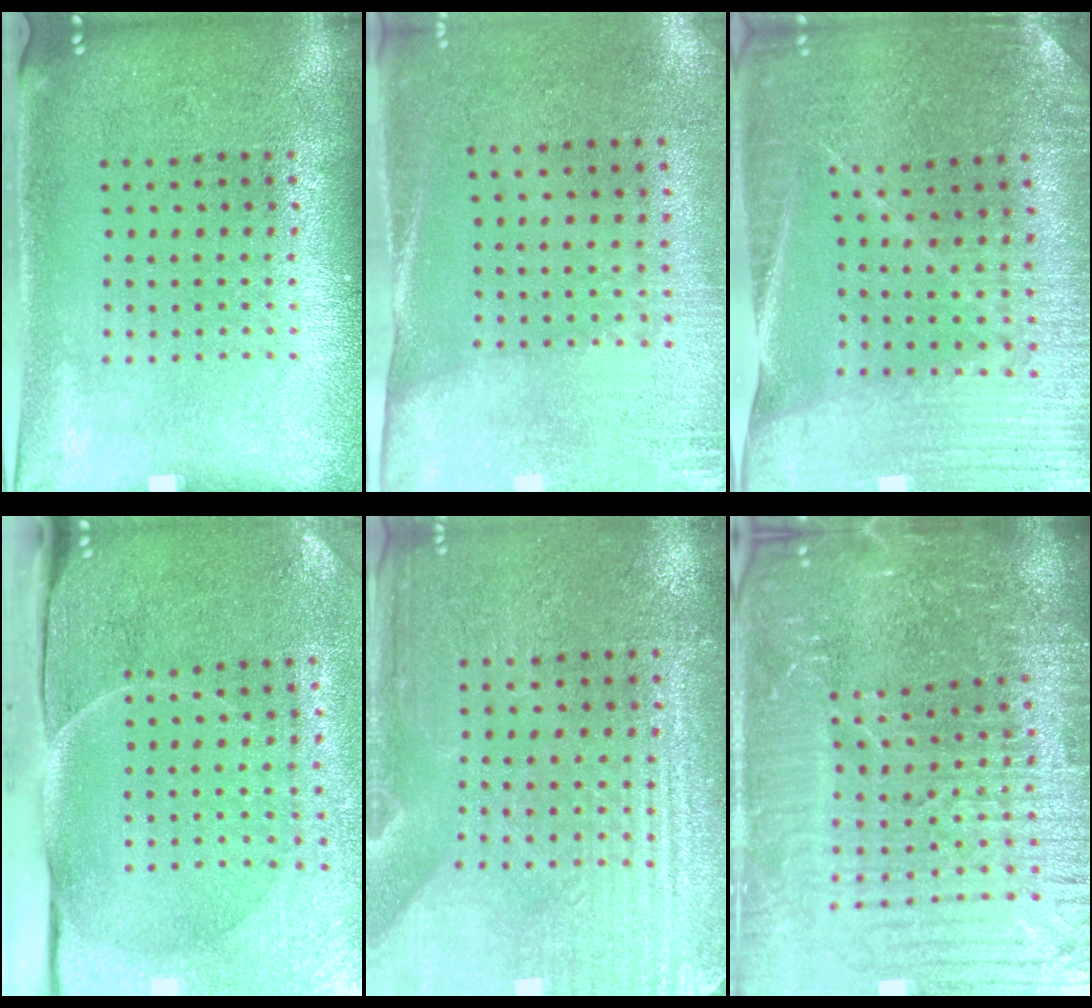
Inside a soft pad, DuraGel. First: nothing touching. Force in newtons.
{"total": 2.7, "press": 2.4, "slide": 1.3}
{"total": 3.1, "press": 3.1, "slide": 0.3}
{"total": 4.9, "press": 3.9, "slide": 2.9}
{"total": 3.1, "press": 3.1, "slide": 0.6}
{"total": 6.6, "press": 5.8, "slide": 3.3}